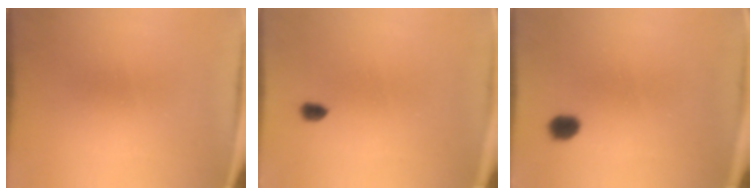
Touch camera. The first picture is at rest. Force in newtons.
{"total": 2.1}
{"total": 2.7}